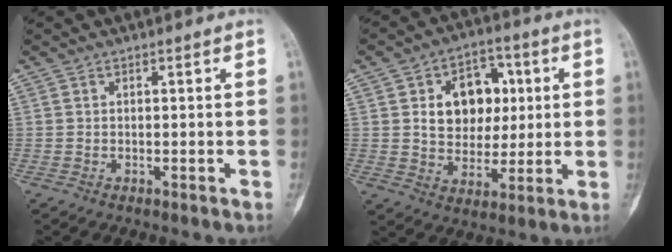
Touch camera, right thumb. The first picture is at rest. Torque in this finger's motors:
{"motor_torque": [1.07, 1.08, 0.54, -0.23, 0.04]}